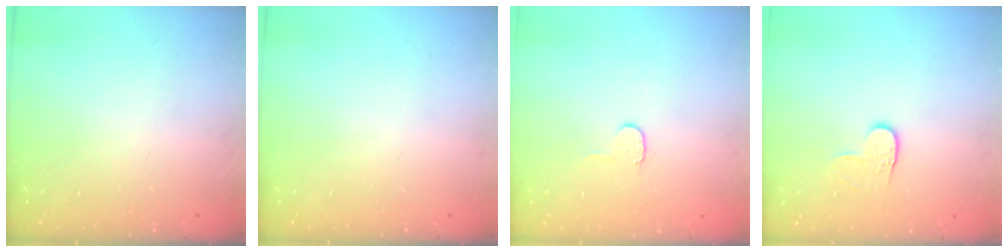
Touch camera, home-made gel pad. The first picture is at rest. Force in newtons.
{"total": 0.0}
{"total": 4.4, "press": 4.4, "slide": 0.3}
{"total": 3.6, "press": 3.6, "slide": 0.4}